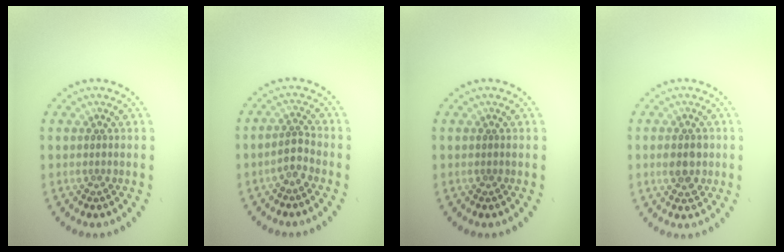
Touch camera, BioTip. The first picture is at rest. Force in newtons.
{"total": 1.8, "press": 1.4, "slide": 1.1}
{"total": 0.0}
{"total": 2.7, "press": 2.7, "slide": 0.1}